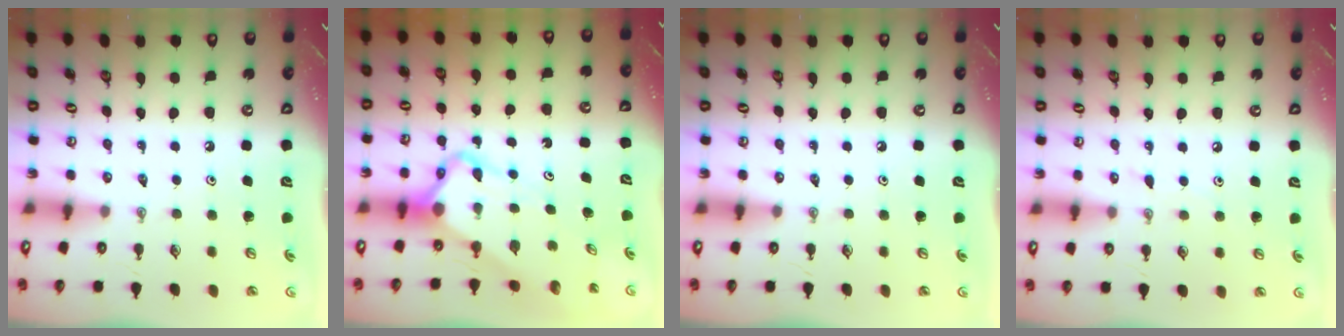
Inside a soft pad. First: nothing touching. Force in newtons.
{"total": 6.8, "press": 6.8, "slide": 0.4}
{"total": 0.0}
{"total": 4.9, "press": 4.8, "slide": 0.5}